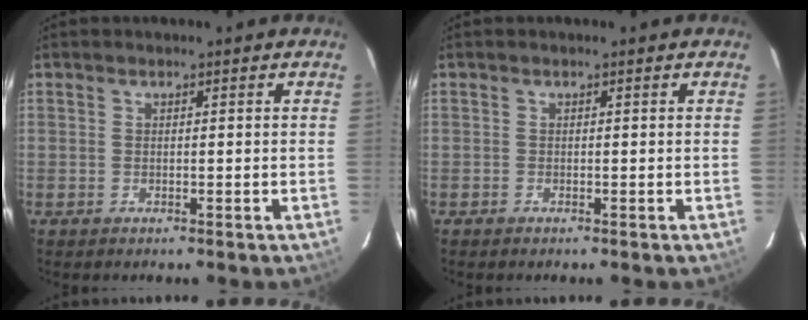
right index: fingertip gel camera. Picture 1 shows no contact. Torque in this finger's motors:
{"motor_torque": [-0.04, -0.06, -0.03, -0.03]}